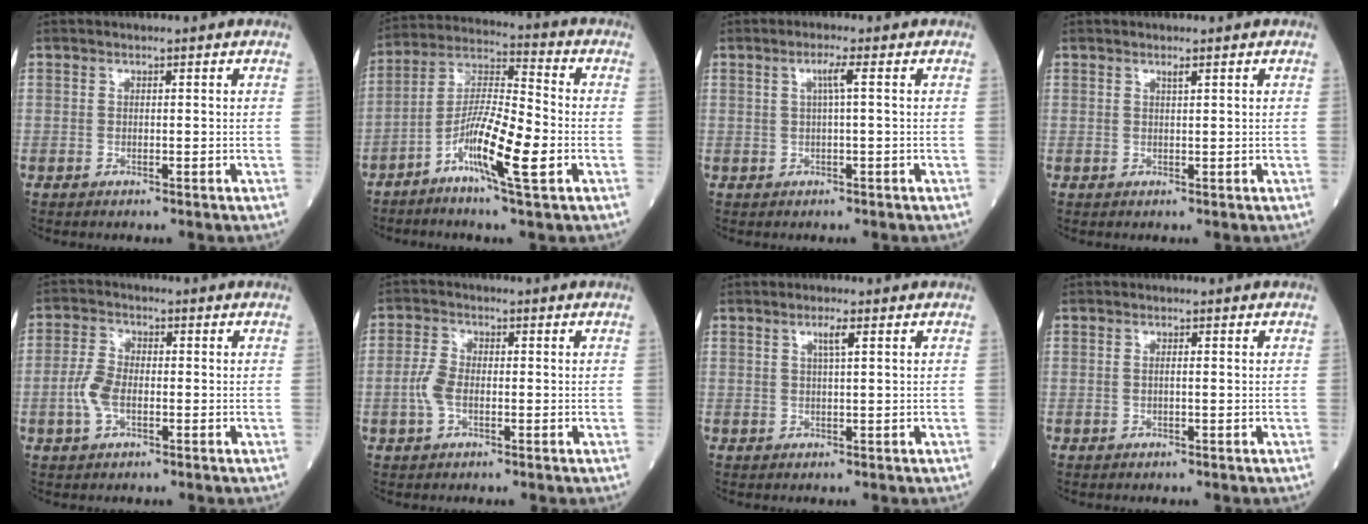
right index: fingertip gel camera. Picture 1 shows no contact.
{"total": 12.0, "force": [-4.8, 0.8, 11.0], "torque": [-0.212, -0.001, -0.096]}
{"total": 2.3, "force": [0.5, -0.4, 2.2], "torque": [-0.045, 0.003, 0.010]}
{"total": 0.8, "force": [0.5, -0.1, 0.6], "torque": [-0.011, -0.002, 0.010]}
{"total": 4.8, "force": [-1.2, 2.5, 3.9], "torque": [-0.097, 0.009, -0.029]}
{"total": 3.9, "force": [-0.9, 2.1, 3.1], "torque": [-0.083, 0.009, -0.023]}
{"total": 2.2, "force": [1.0, 0.0, 1.9], "torque": [-0.037, 0.000, 0.017]}
{"total": 0.7, "force": [0.0, 0.0, 0.7], "torque": [-0.015, 0.000, 0.000]}